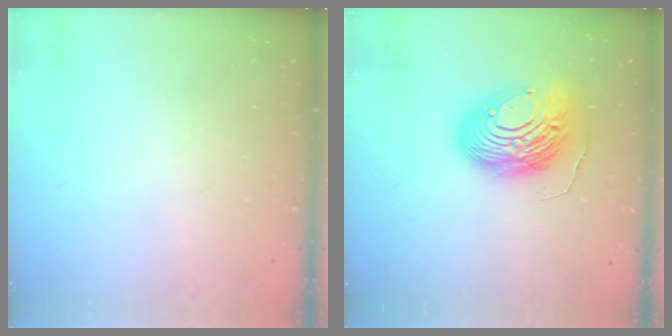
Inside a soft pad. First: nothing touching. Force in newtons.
{"total": 15.4, "press": 15.3, "slide": 1.5}